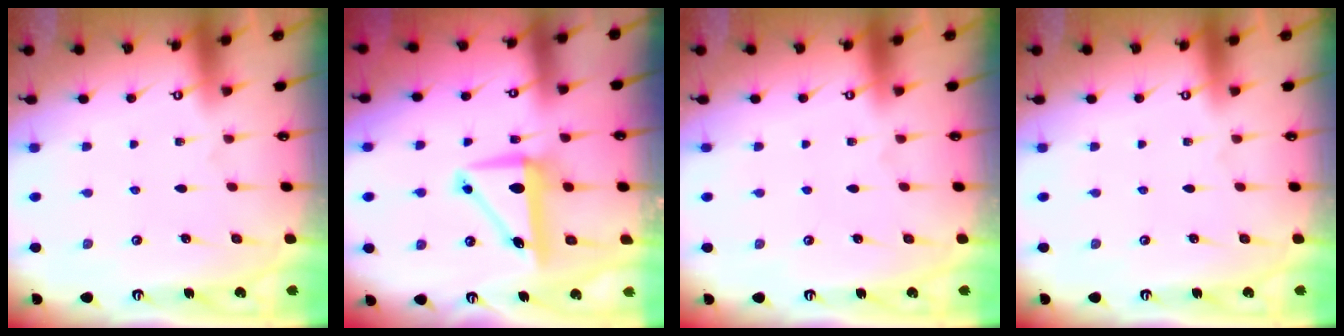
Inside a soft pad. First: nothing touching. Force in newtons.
{"total": 8.2, "press": 8.0, "slide": 1.7}
{"total": 0.0}
{"total": 0.0}